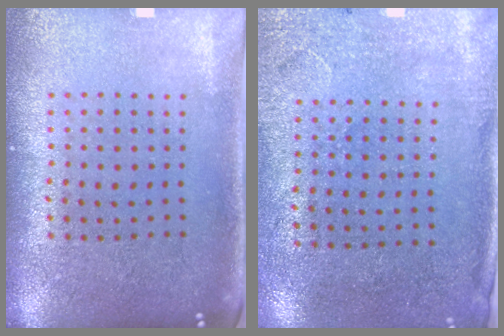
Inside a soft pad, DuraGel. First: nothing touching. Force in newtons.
{"total": 2.7, "press": 2.2, "slide": 1.6}